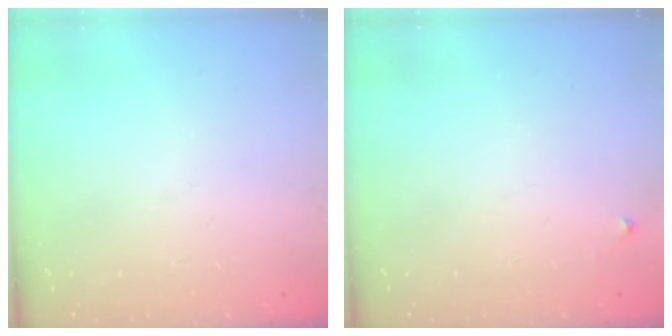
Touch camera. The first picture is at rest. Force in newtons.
{"total": 3.2, "press": 3.2, "slide": 0.5}